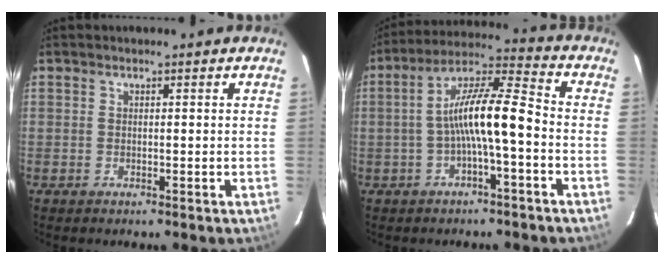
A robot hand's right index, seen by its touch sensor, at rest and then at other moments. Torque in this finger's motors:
{"motor_torque": [1.30, -0.80, 0.90, 0.21]}